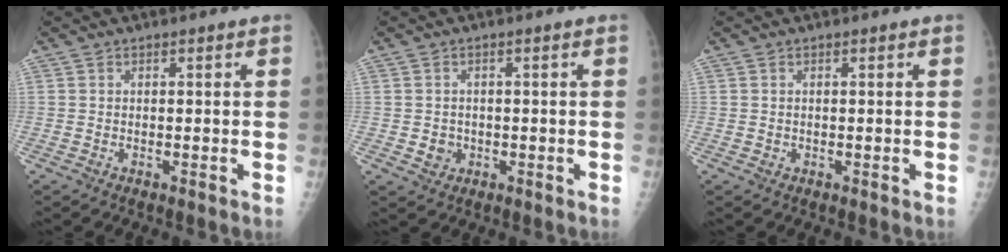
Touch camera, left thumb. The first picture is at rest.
{"total": 2.5, "force": [-0.4, 2.3, 0.8], "torque": [-0.001, 0.004, 0.000]}
{"total": 0.5, "force": [0.1, 0.5, 0.1], "torque": [0.002, 0.002, 0.002]}